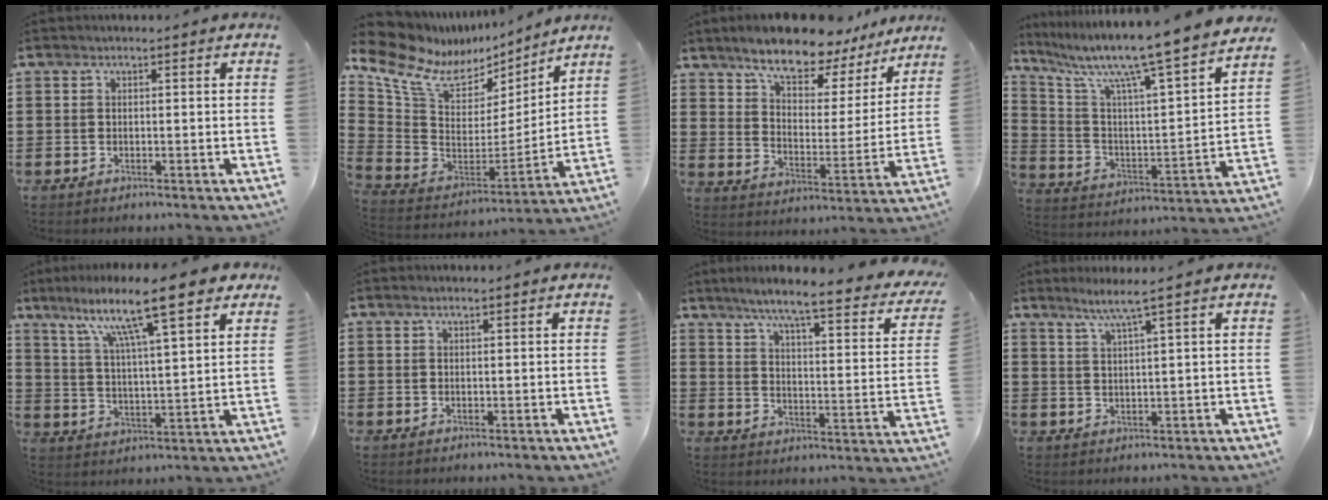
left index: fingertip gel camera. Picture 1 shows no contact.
{"total": 11.3, "force": [7.7, 6.1, 5.7], "torque": [-0.159, -0.038, 0.137]}
{"total": 10.2, "force": [9.0, 2.9, 3.7], "torque": [-0.090, -0.055, 0.156]}
{"total": 9.7, "force": [8.2, -0.4, 5.2], "torque": [-0.130, -0.074, 0.123]}
{"total": 12.9, "force": [9.2, 1.6, 8.8], "torque": [-0.173, -0.041, 0.147]}
{"total": 0.6, "force": [0.5, 0.0, 0.3], "torque": [-0.007, 0.001, 0.009]}
{"total": 5.9, "force": [4.8, -0.6, 3.4], "torque": [-0.080, -0.044, 0.068]}
{"total": 3.6, "force": [2.4, -0.8, 2.6], "torque": [-0.058, -0.002, 0.038]}